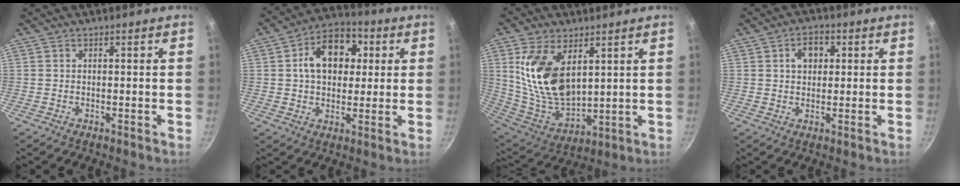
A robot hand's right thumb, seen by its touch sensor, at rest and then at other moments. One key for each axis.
{"total": 13.2, "fx": 2.8, "fy": 9.4, "fz": 8.8, "tx": -0.095, "ty": 0.013, "tz": 0.030}
{"total": 17.0, "fx": 5.5, "fy": 9.6, "fz": 13.0, "tx": -0.231, "ty": -0.047, "tz": 0.122}
{"total": 5.1, "fx": 1.4, "fy": 3.6, "fz": 3.4, "tx": -0.030, "ty": 0.004, "tz": 0.018}